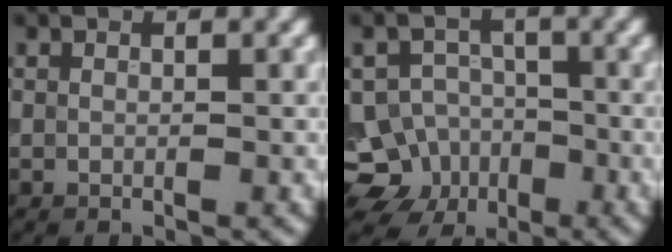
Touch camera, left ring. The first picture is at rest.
{"total": 9.8, "force": [-4.7, 8.4, 1.8], "torque": [-0.020, -0.014, -0.096]}